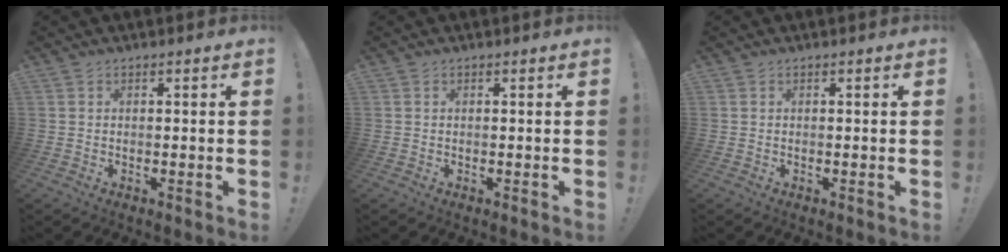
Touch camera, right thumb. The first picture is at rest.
{"total": 0.0}
{"total": 0.0}